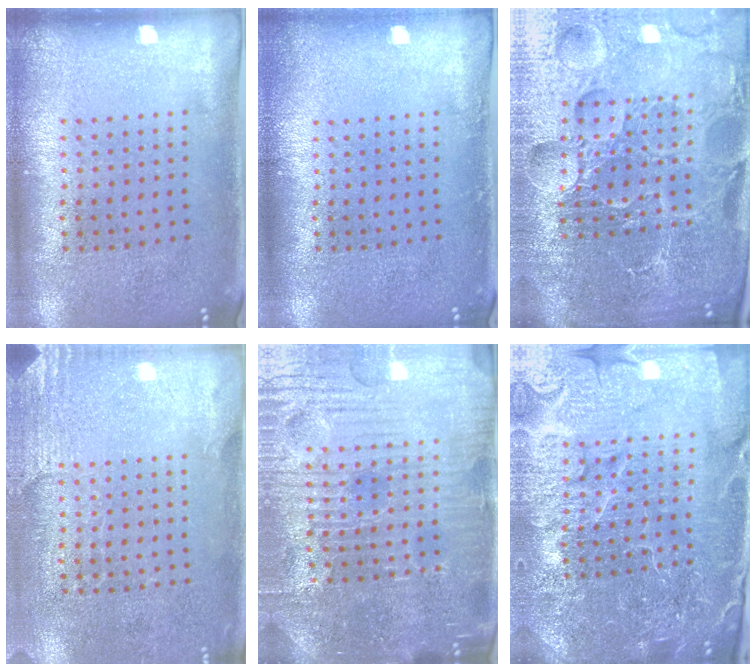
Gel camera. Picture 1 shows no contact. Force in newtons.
{"total": 0.7, "press": 0.7, "slide": 0.1}
{"total": 6.5, "press": 5.8, "slide": 3.0}
{"total": 2.7, "press": 2.4, "slide": 1.1}
{"total": 5.4, "press": 5.2, "slide": 1.8}
{"total": 5.7, "press": 5.1, "slide": 2.4}